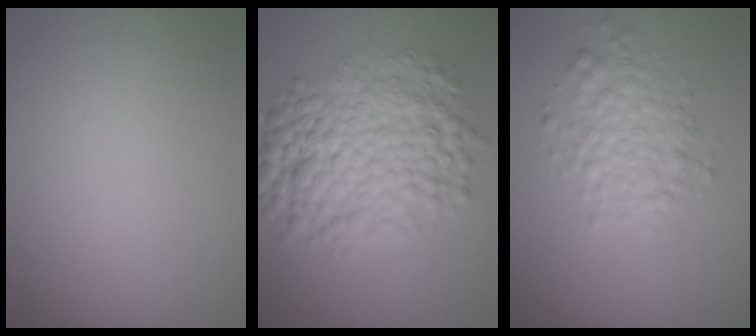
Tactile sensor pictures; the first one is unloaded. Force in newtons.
{"total": 8.4, "press": 8.4, "slide": 0.1}
{"total": 3.5, "press": 3.5, "slide": 0.1}